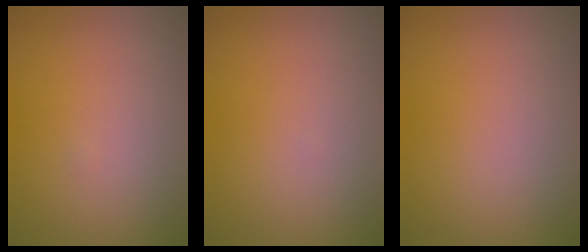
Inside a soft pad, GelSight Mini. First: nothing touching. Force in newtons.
{"total": 0.0}
{"total": 0.0}